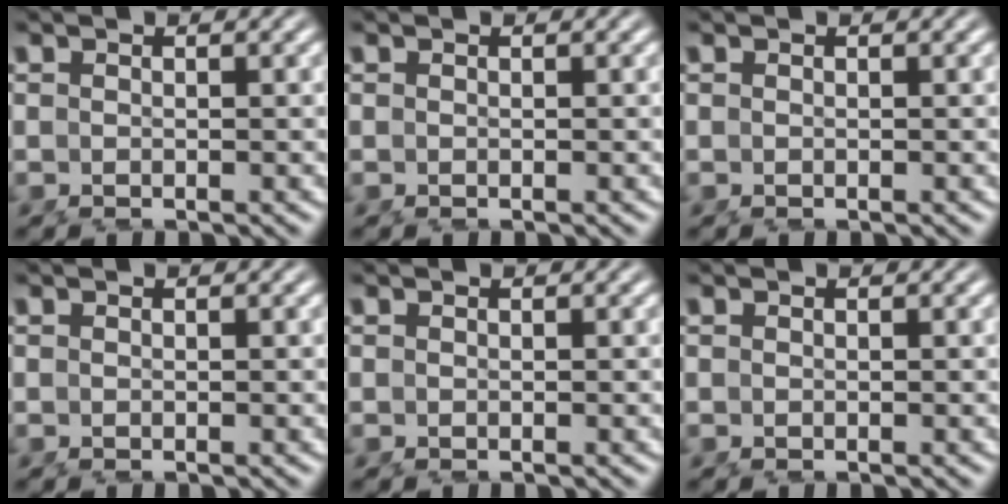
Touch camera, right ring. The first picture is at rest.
{"total": 0.0}
{"total": 0.0}
{"total": 0.0}
{"total": 0.0}
{"total": 0.0}